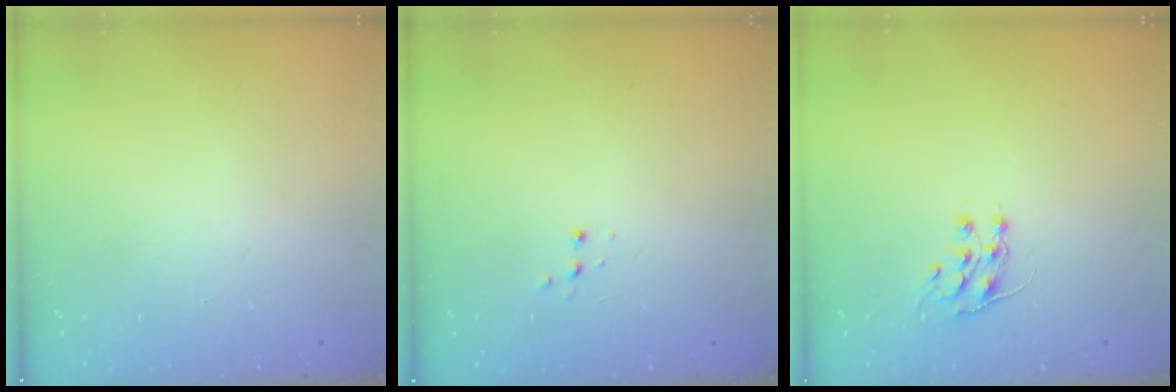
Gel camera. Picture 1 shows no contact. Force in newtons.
{"total": 3.0, "press": 2.9, "slide": 0.7}
{"total": 6.4, "press": 6.4, "slide": 0.5}